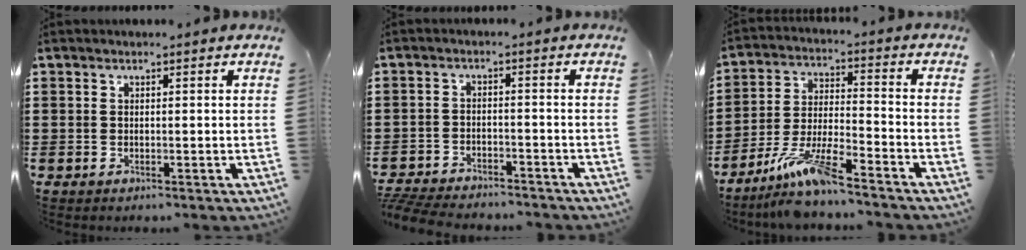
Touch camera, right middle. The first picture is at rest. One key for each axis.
{"total": 4.7, "fx": -4.6, "fy": 0.6, "fz": 0.6, "tx": -0.022, "ty": 0.000, "tz": -0.098}
{"total": 9.2, "fx": -7.4, "fy": 0.5, "fz": 5.4, "tx": -0.120, "ty": -0.010, "tz": -0.147}